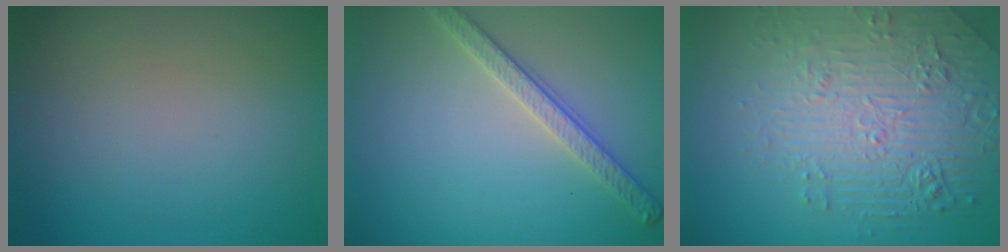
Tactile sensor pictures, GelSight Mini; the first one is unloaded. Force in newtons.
{"total": 2.8, "press": 2.7, "slide": 0.7}
{"total": 5.4, "press": 4.8, "slide": 2.3}